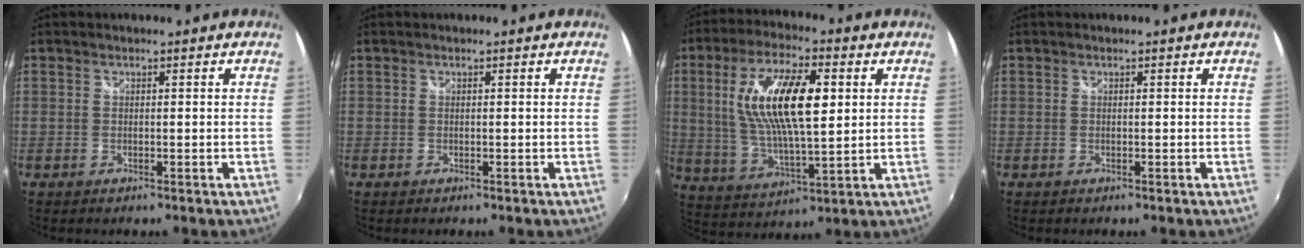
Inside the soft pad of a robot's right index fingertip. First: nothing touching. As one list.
[{"total": 0.0}, {"total": 16.8, "force": [3.7, 5.9, 15.4], "torque": [-0.292, 0.008, 0.073]}, {"total": 0.0}]